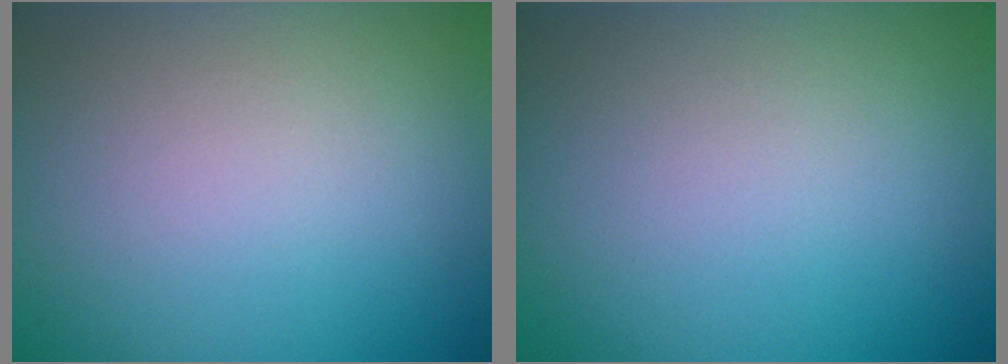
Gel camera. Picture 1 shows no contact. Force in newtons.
{"total": 0.0}